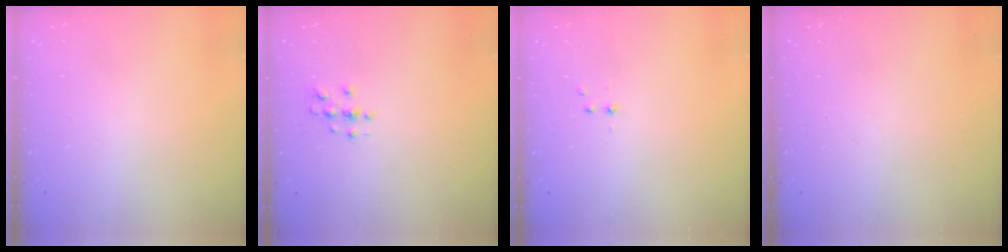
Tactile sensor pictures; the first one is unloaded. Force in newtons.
{"total": 3.0, "press": 3.0, "slide": 0.3}
{"total": 2.2, "press": 1.9, "slide": 1.2}
{"total": 0.0}